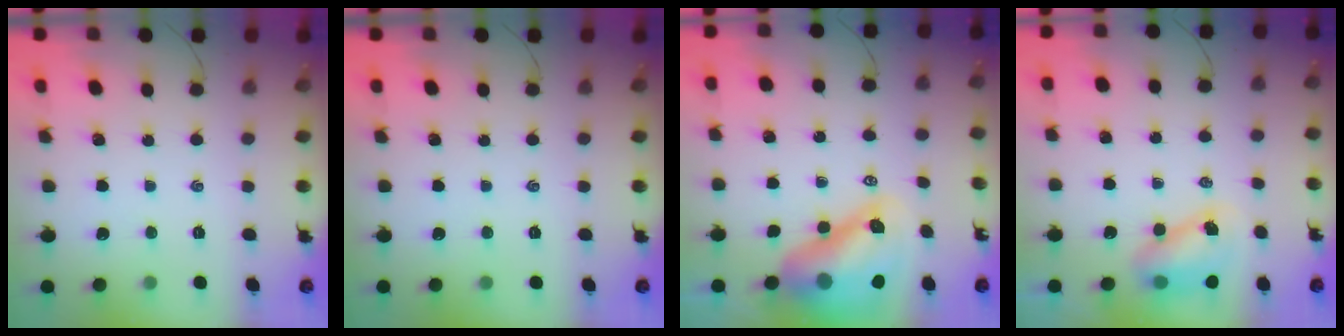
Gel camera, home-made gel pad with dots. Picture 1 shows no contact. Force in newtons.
{"total": 0.0}
{"total": 14.9, "press": 14.3, "slide": 4.2}
{"total": 7.7, "press": 7.6, "slide": 1.4}